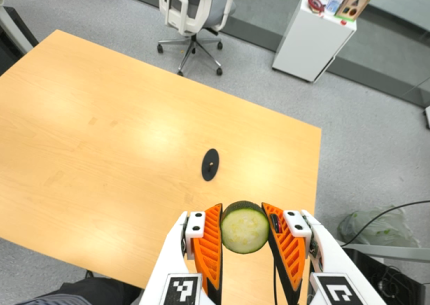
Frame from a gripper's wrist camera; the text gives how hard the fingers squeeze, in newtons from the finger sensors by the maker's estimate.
{"total": 11.4, "left": 10.4, "right": 12.4}